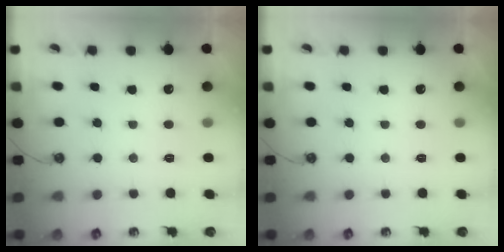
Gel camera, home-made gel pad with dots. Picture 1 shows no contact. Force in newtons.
{"total": 0.0}